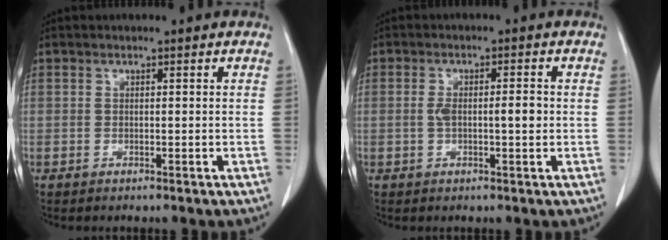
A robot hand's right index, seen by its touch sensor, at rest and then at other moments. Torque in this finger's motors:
{"motor_torque": [0.64, -0.23, 0.30, 0.08]}